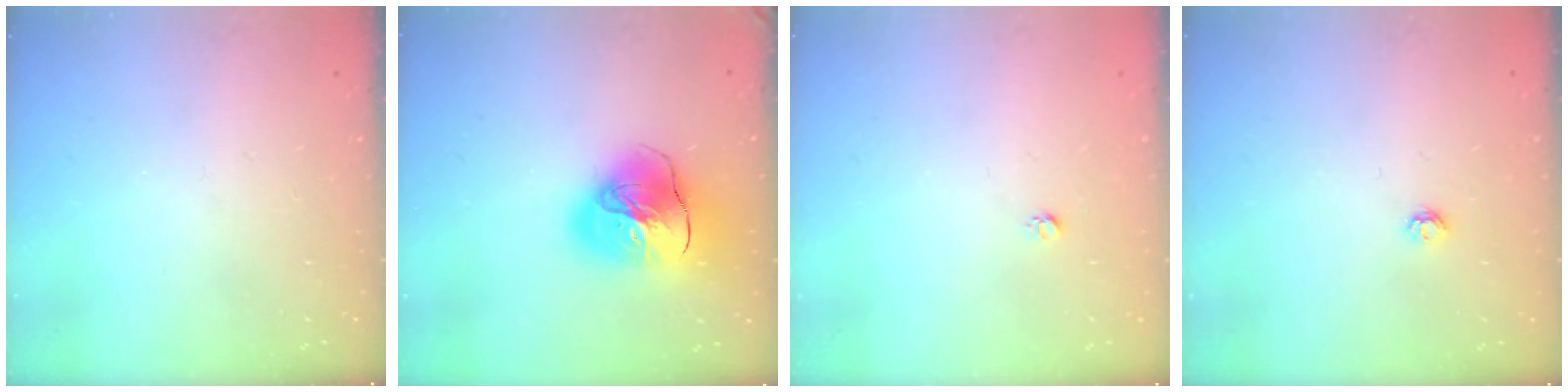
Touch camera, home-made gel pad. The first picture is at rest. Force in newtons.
{"total": 17.4, "press": 17.2, "slide": 2.3}
{"total": 2.7, "press": 2.7, "slide": 0.3}
{"total": 3.8, "press": 3.8, "slide": 0.6}